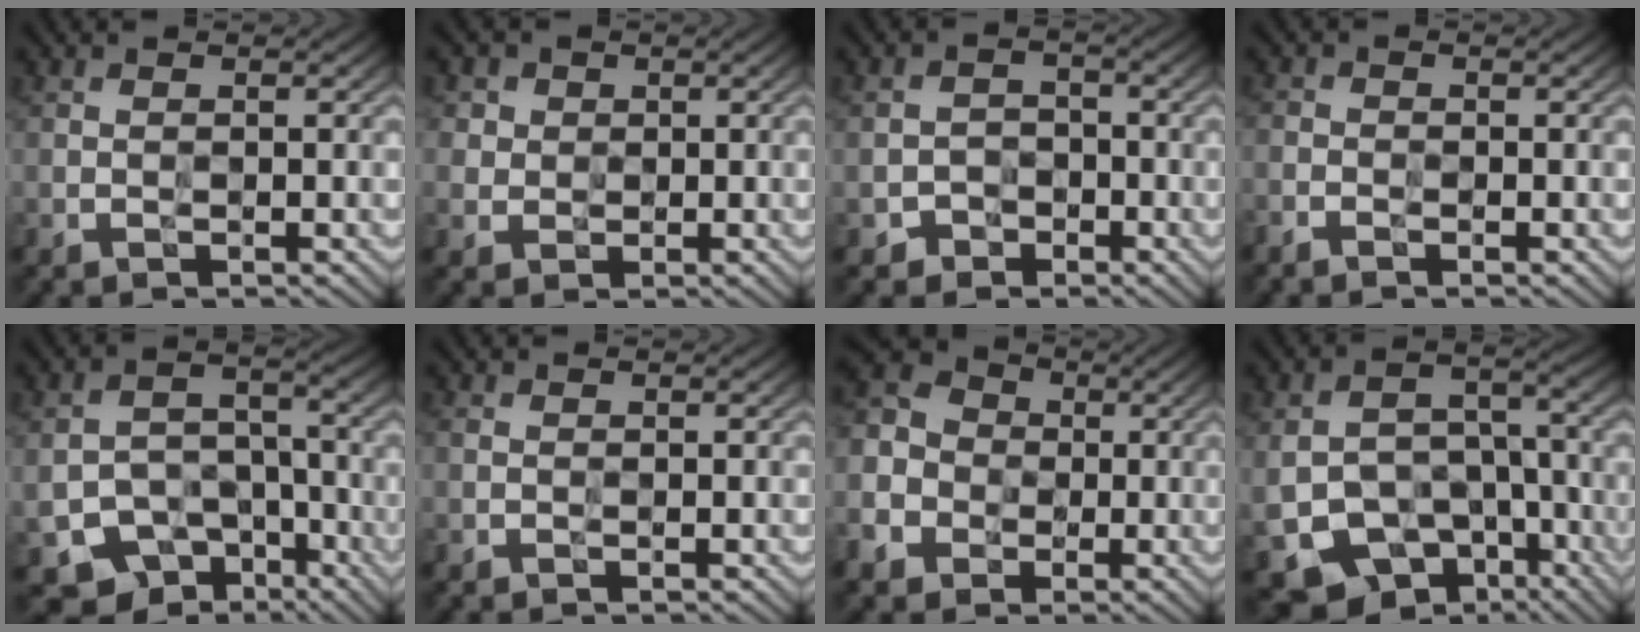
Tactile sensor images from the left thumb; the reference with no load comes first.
{"total": 4.1, "force": [1.4, 3.7, 1.0], "torque": [-0.045, -0.003, 0.020]}
{"total": 3.3, "force": [-2.0, 2.5, 0.7], "torque": [-0.006, -0.003, -0.038]}
{"total": 1.8, "force": [-1.5, 1.0, 0.5], "torque": [-0.010, -0.007, -0.037]}
{"total": 10.8, "force": [-6.4, 7.3, 4.7], "torque": [-0.093, -0.017, -0.098]}
{"total": 1.0, "force": [0.0, 0.7, 0.6], "torque": [-0.018, 0.000, -0.003]}
{"total": 10.5, "force": [-3.4, 9.1, 4.0], "torque": [-0.134, -0.034, -0.085]}
{"total": 12.1, "force": [-5.9, 8.1, 6.9], "torque": [-0.150, -0.035, -0.095]}